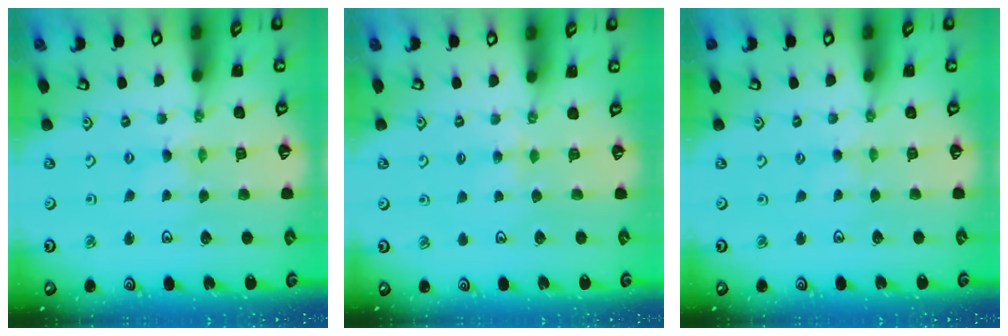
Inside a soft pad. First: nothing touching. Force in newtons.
{"total": 4.6, "press": 4.6, "slide": 0.4}
{"total": 1.3, "press": 1.2, "slide": 0.3}